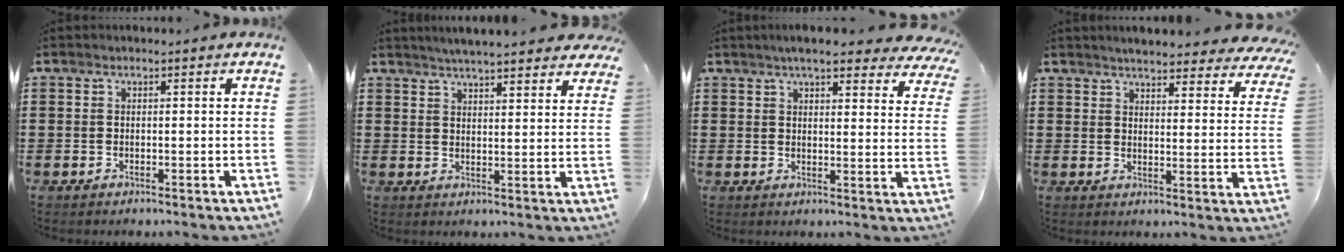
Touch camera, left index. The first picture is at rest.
{"total": 4.1, "force": [4.1, 0.1, 0.8], "torque": [-0.029, -0.013, 0.073]}
{"total": 6.0, "force": [5.2, 0.7, 2.9], "torque": [-0.065, -0.011, 0.092]}
{"total": 4.7, "force": [4.5, 0.1, 1.2], "torque": [-0.034, -0.023, 0.079]}